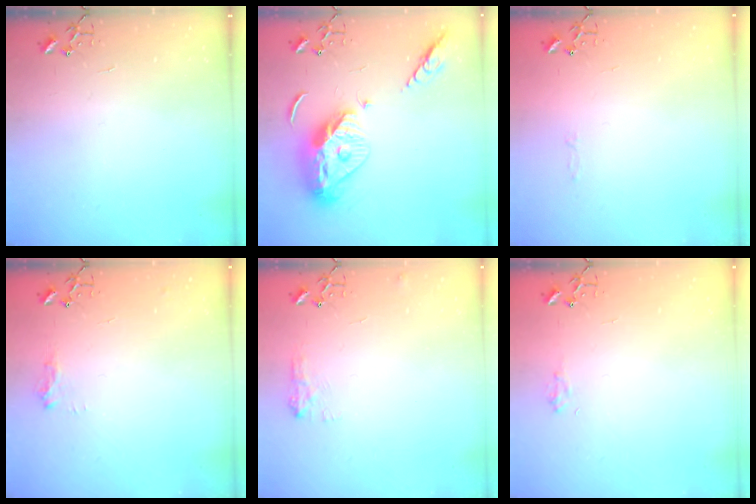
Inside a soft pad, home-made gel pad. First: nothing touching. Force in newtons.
{"total": 15.9, "press": 15.8, "slide": 1.5}
{"total": 2.8, "press": 2.8, "slide": 0.4}
{"total": 8.7, "press": 8.7, "slide": 0.9}
{"total": 7.4, "press": 7.4, "slide": 0.5}
{"total": 6.7, "press": 6.6, "slide": 0.7}